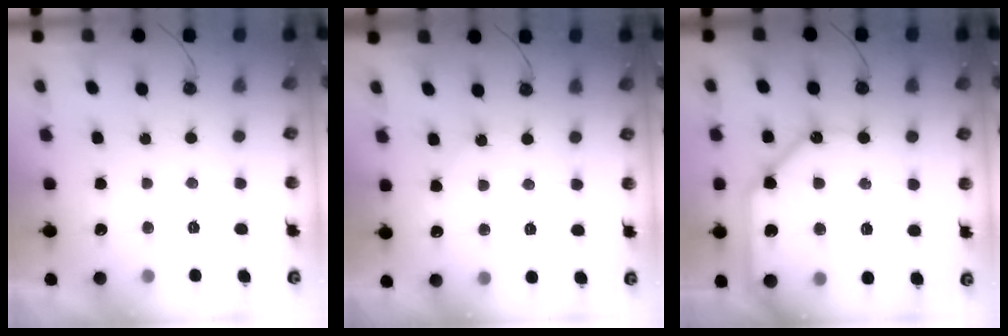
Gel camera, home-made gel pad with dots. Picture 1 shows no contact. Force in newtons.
{"total": 4.8, "press": 4.7, "slide": 0.7}
{"total": 16.7, "press": 16.5, "slide": 2.6}